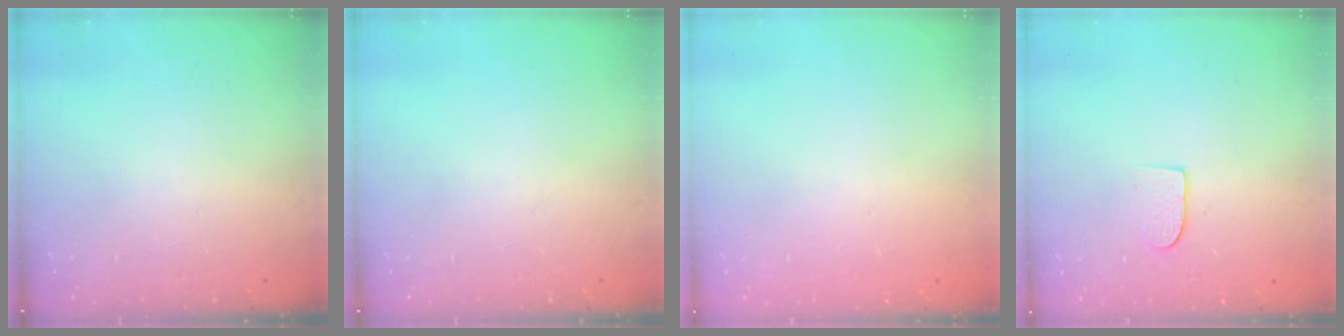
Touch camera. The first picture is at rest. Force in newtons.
{"total": 0.0}
{"total": 0.0}
{"total": 6.8, "press": 6.8, "slide": 0.5}